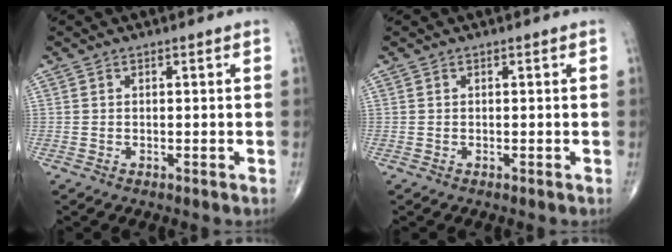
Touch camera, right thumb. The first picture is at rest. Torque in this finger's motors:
{"motor_torque": [0.06, 0.06, -0.09, -0.07, 0.00]}